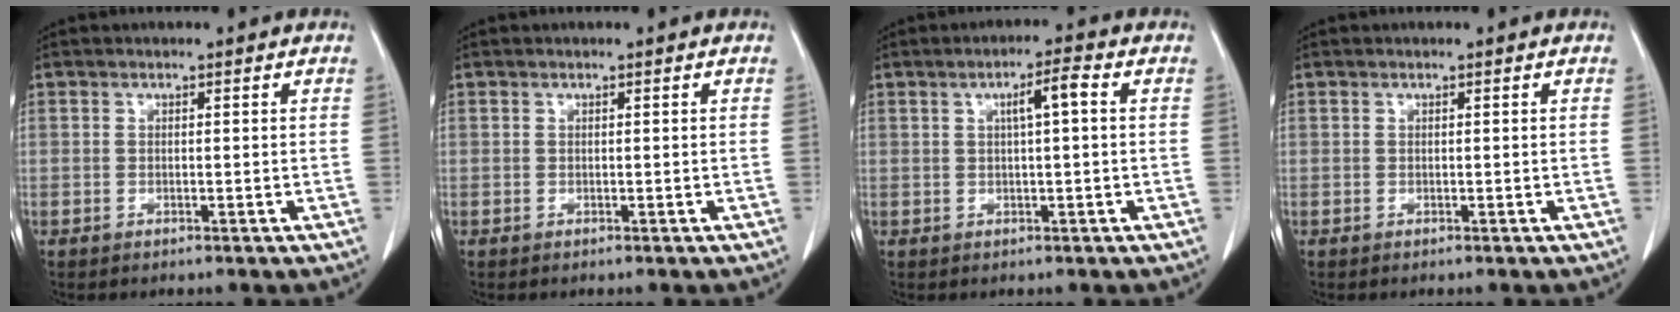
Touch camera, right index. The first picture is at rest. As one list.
[{"total": 0.0}, {"total": 3.6, "force": [0.8, 0.2, 3.5], "torque": [-0.059, 0.007, 0.012]}, {"total": 0.0}]